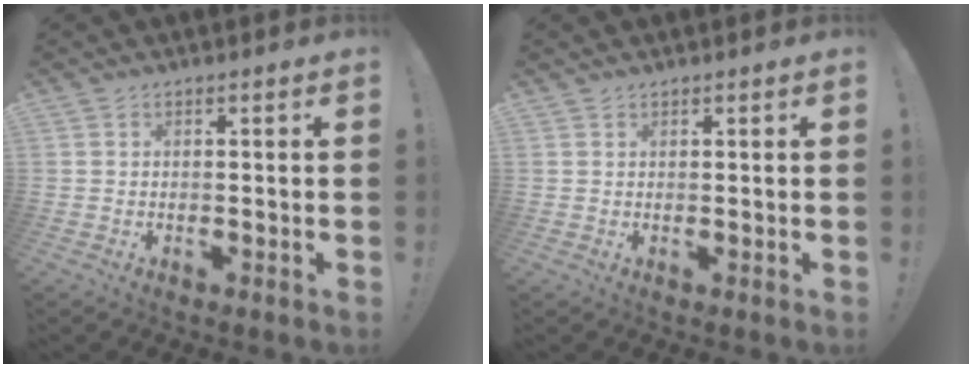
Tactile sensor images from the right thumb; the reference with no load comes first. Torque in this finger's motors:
{"motor_torque": [0.20, -0.36, -0.21, 0.34, -0.04]}